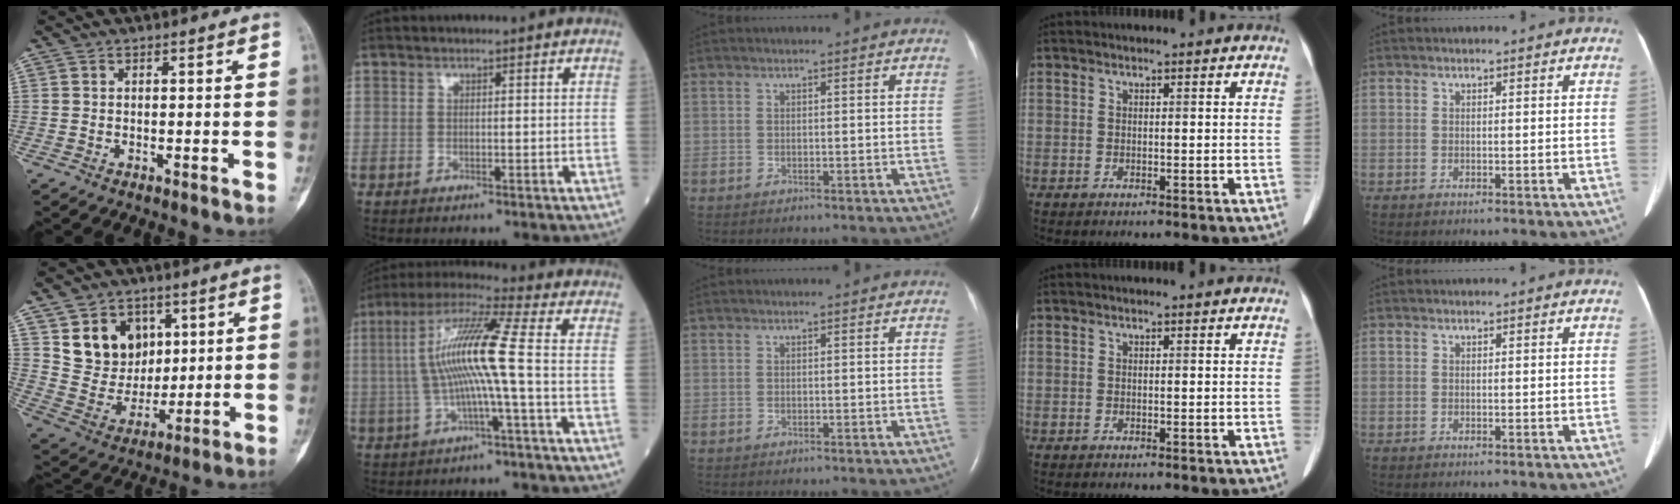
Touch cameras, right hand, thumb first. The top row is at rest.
{"thumb": {"total": 13.1, "force": [5.4, 10.5, 5.7], "torque": [-0.057, -0.029, 0.110]}, "index": {"total": 11.4, "force": [-0.5, -0.9, 11.3], "torque": [-0.221, 0.021, -0.015]}}